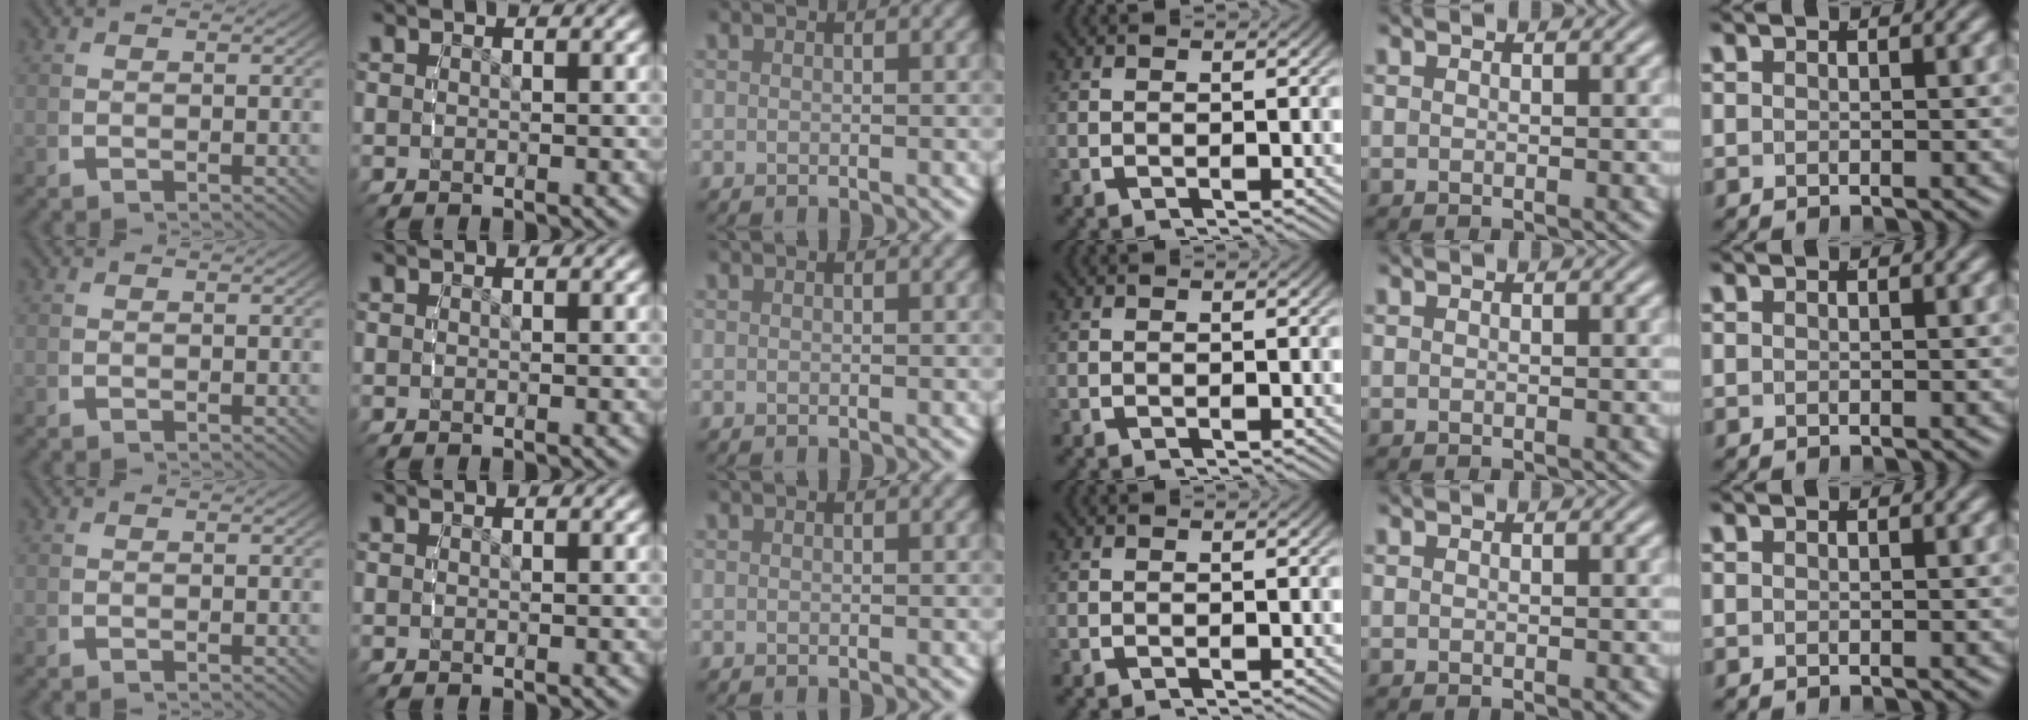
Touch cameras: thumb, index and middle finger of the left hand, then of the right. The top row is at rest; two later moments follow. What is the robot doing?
{"motion": "reach", "object": "markers"}